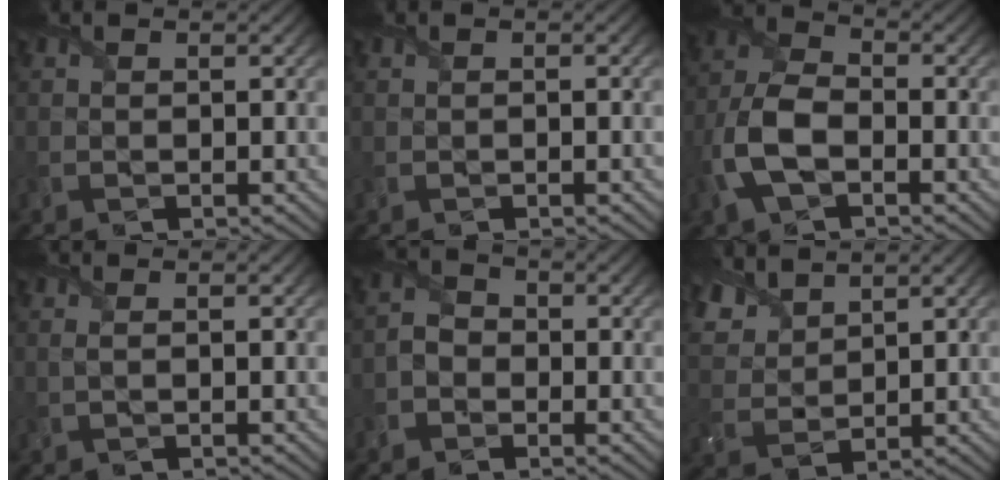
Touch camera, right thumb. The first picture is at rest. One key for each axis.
{"total": 0.0}
{"total": 7.8, "fx": -2.8, "fy": 4.4, "fz": 5.8, "tx": -0.143, "ty": 0.003, "tz": -0.067}
{"total": 0.8, "fx": 0.1, "fy": 0.1, "fz": 0.8, "tx": -0.015, "ty": 0.004, "tz": -0.003}
{"total": 2.5, "fx": -1.3, "fy": 1.8, "fz": 1.0, "tx": -0.023, "ty": 0.003, "tz": -0.036}
{"total": 6.1, "fx": 4.8, "fy": 2.6, "fz": 2.6, "tx": -0.079, "ty": 0.012, "tz": 0.100}